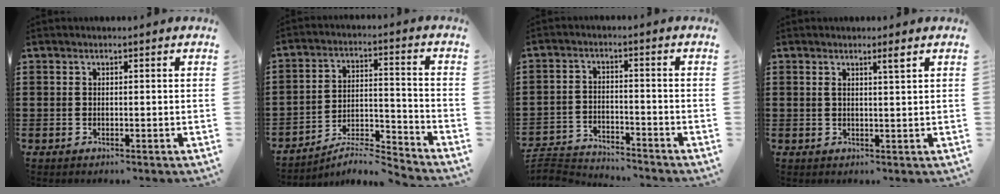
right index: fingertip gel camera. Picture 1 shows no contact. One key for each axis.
{"total": 6.0, "fx": -5.6, "fy": 0.6, "fz": 1.9, "tx": -0.029, "ty": 0.000, "tz": -0.110}
{"total": 3.7, "fx": -3.6, "fy": 0.5, "fz": 0.3, "tx": -0.027, "ty": -0.004, "tz": -0.081}
{"total": 1.8, "fx": 1.0, "fy": -0.1, "fz": 1.6, "tx": -0.024, "ty": -0.005, "tz": 0.014}